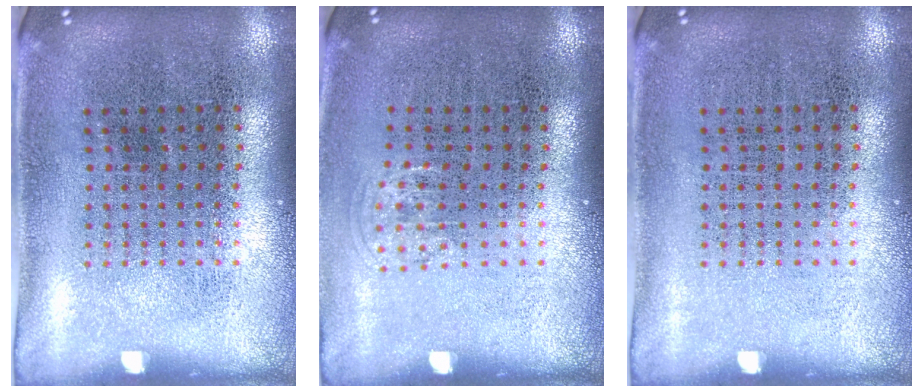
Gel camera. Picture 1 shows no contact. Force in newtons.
{"total": 0.7, "press": 0.5, "slide": 0.4}
{"total": 0.0}